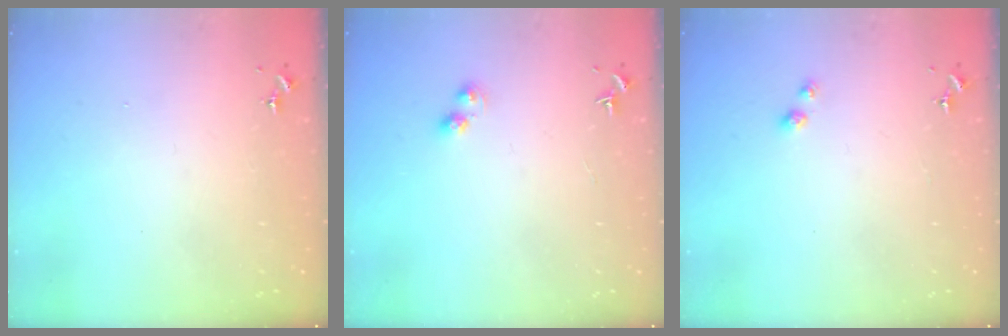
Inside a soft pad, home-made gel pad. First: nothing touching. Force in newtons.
{"total": 3.8, "press": 3.8, "slide": 0.5}
{"total": 2.6, "press": 2.6, "slide": 0.6}